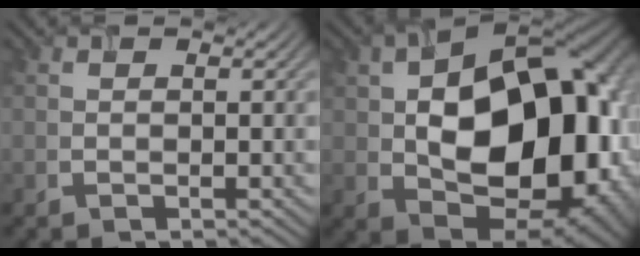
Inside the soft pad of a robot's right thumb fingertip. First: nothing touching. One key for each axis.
{"total": 21.5, "fx": 0.6, "fy": 13.7, "fz": 16.5, "tx": -0.235, "ty": -0.025, "tz": 0.032}